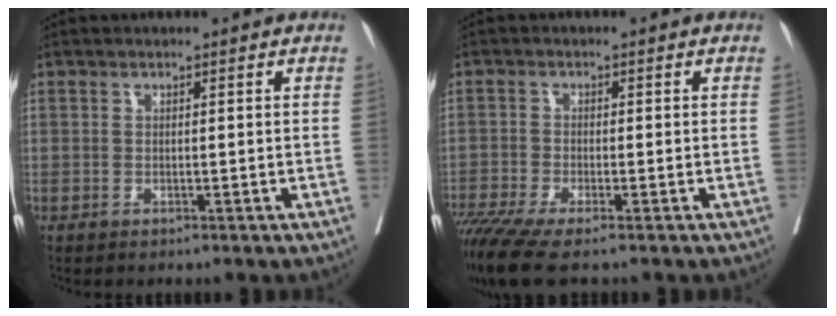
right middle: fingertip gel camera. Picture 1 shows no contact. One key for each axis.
{"total": 7.3, "fx": -5.5, "fy": 0.5, "fz": 4.8, "tx": -0.090, "ty": -0.017, "tz": -0.100}